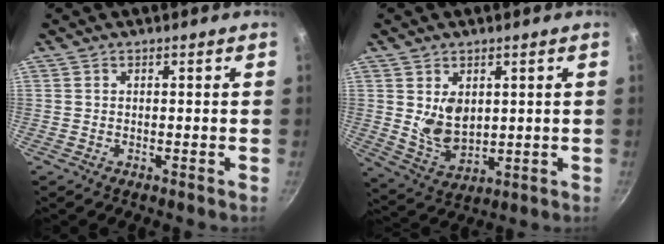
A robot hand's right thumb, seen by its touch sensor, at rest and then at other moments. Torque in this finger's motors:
{"motor_torque": [0.08, 0.12, 0.71, 0.15, 0.12]}